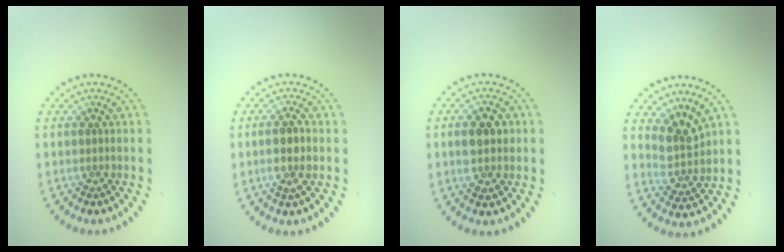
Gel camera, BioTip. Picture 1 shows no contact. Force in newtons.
{"total": 2.6, "press": 2.5, "slide": 0.7}
{"total": 3.9, "press": 3.9, "slide": 0.3}
{"total": 2.6, "press": 2.0, "slide": 1.8}